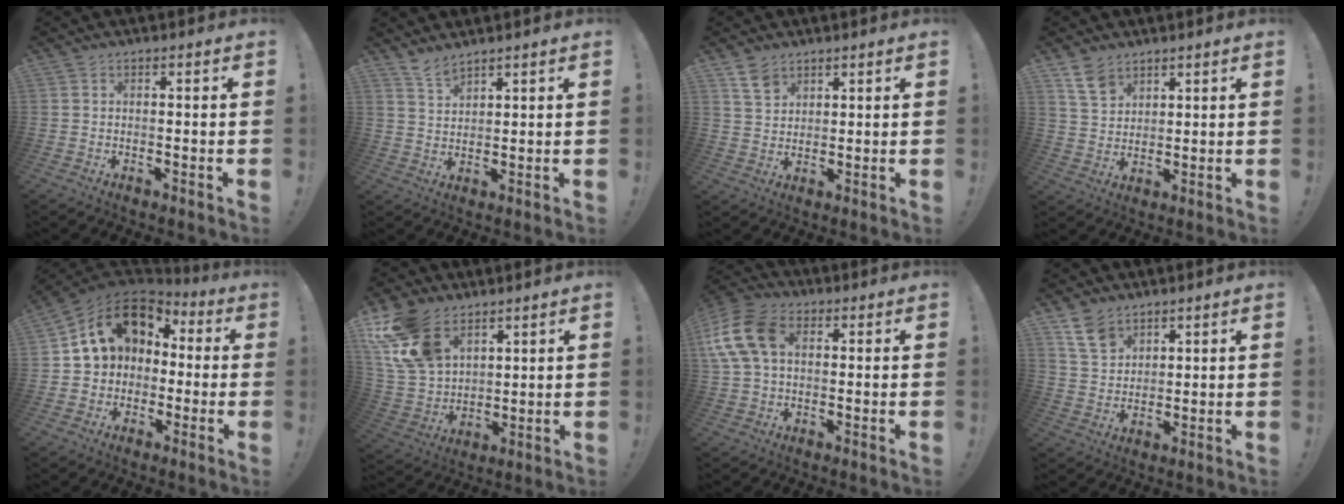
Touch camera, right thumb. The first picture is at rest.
{"total": 4.6, "force": [4.1, 1.2, 1.7], "torque": [-0.030, -0.028, 0.074]}
{"total": 6.1, "force": [4.2, 3.9, 2.1], "torque": [-0.028, -0.023, 0.081]}
{"total": 7.8, "force": [5.6, 4.6, 2.8], "torque": [-0.048, -0.031, 0.110]}
{"total": 13.8, "force": [4.5, 10.5, 7.7], "torque": [-0.124, -0.010, 0.082]}
{"total": 16.9, "force": [9.6, 10.6, 9.0], "torque": [-0.182, -0.050, 0.187]}
{"total": 15.4, "force": [3.3, 10.3, 10.9], "torque": [-0.225, 0.006, 0.067]}
{"total": 8.8, "force": [6.2, 5.3, 3.3], "torque": [-0.058, -0.034, 0.123]}